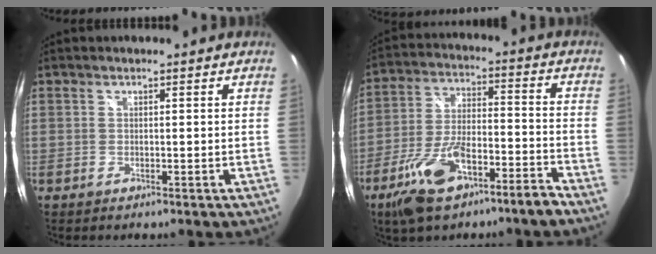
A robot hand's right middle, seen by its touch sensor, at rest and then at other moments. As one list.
[{"total": 14.6, "force": [-10.2, 4.0, 9.6], "torque": [-0.195, -0.009, -0.174]}]